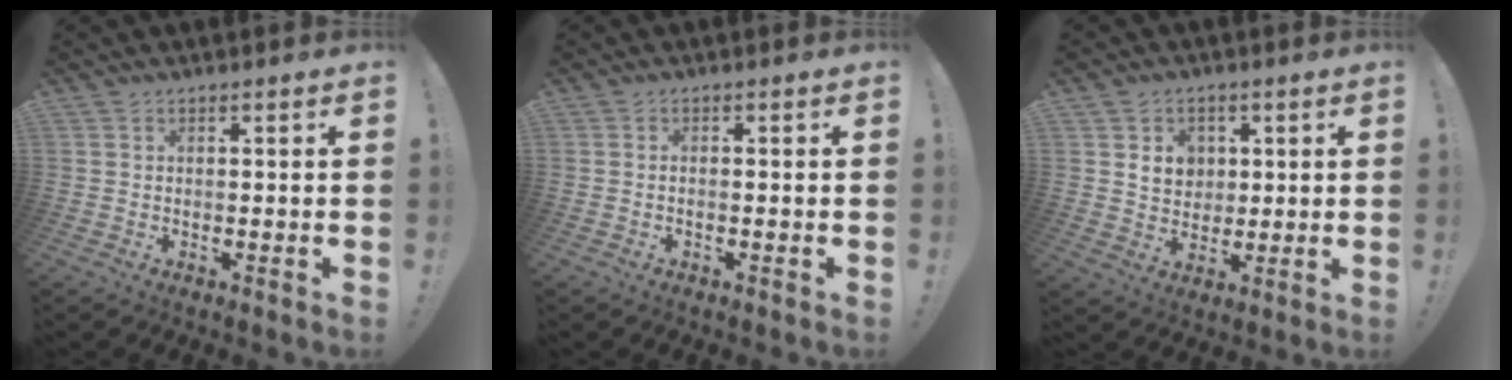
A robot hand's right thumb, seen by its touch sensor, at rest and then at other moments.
{"total": 0.9, "force": [-0.4, -0.2, 0.8], "torque": [-0.016, 0.000, -0.007]}
{"total": 7.6, "force": [2.8, 6.4, 2.9], "torque": [-0.037, -0.011, 0.053]}